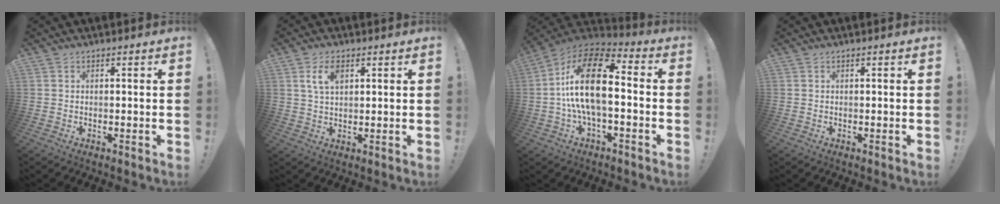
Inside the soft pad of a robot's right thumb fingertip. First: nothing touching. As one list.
[{"total": 5.9, "force": [2.3, 3.2, 4.4], "torque": [-0.074, -0.001, 0.041]}, {"total": 20.0, "force": [0.3, 9.4, 17.7], "torque": [-0.330, 0.011, 0.005]}, {"total": 0.0}]